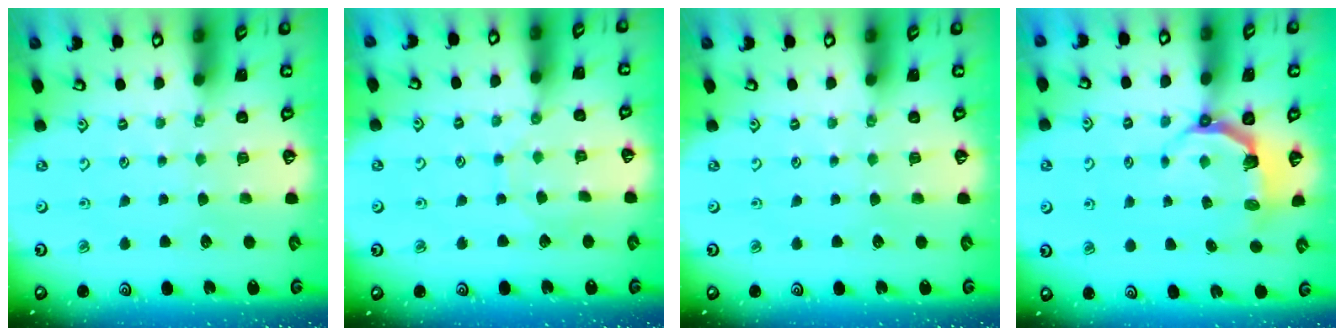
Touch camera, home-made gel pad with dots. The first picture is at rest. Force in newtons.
{"total": 5.2, "press": 5.2, "slide": 0.5}
{"total": 0.0}
{"total": 4.9, "press": 3.4, "slide": 3.6}